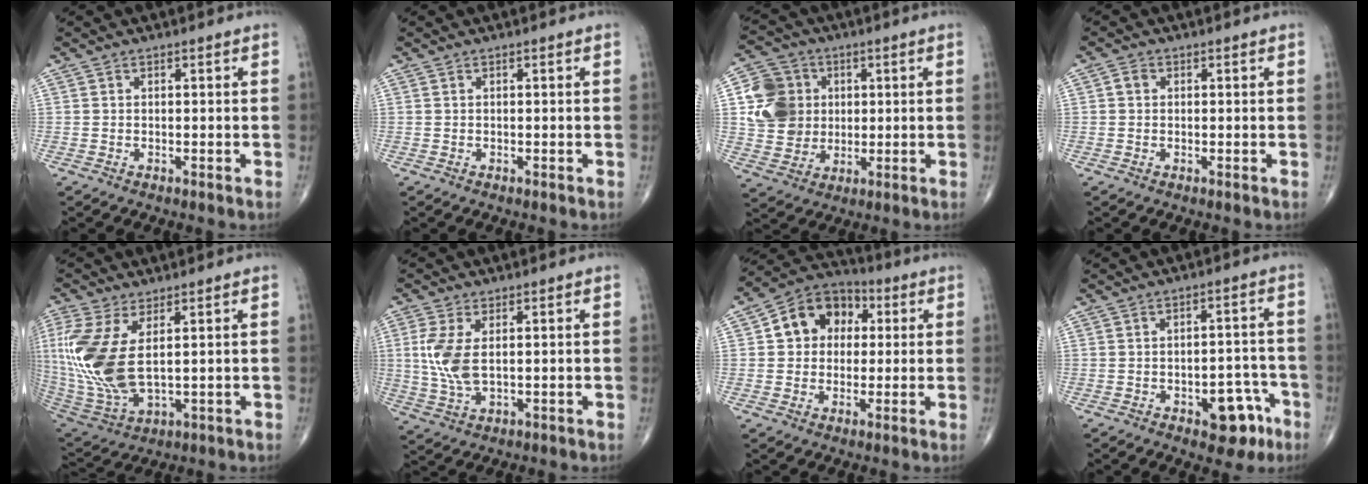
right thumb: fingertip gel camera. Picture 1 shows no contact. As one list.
[{"total": 0.0}, {"total": 11.9, "force": [1.7, 10.6, 5.1], "torque": [-0.072, 0.004, 0.033]}, {"total": 1.5, "force": [0.2, 1.3, 0.8], "torque": [-0.010, 0.004, 0.001]}, {"total": 16.5, "force": [2.9, 7.7, 14.3], "torque": [-0.340, -0.020, 0.073]}, {"total": 7.6, "force": [1.1, 3.7, 6.5], "torque": [-0.153, -0.007, 0.030]}, {"total": 11.5, "force": [2.2, 9.3, 6.3], "torque": [-0.065, 0.019, 0.024]}, {"total": 8.3, "force": [-4.1, 4.5, 5.8], "torque": [-0.041, 0.039, -0.045]}]